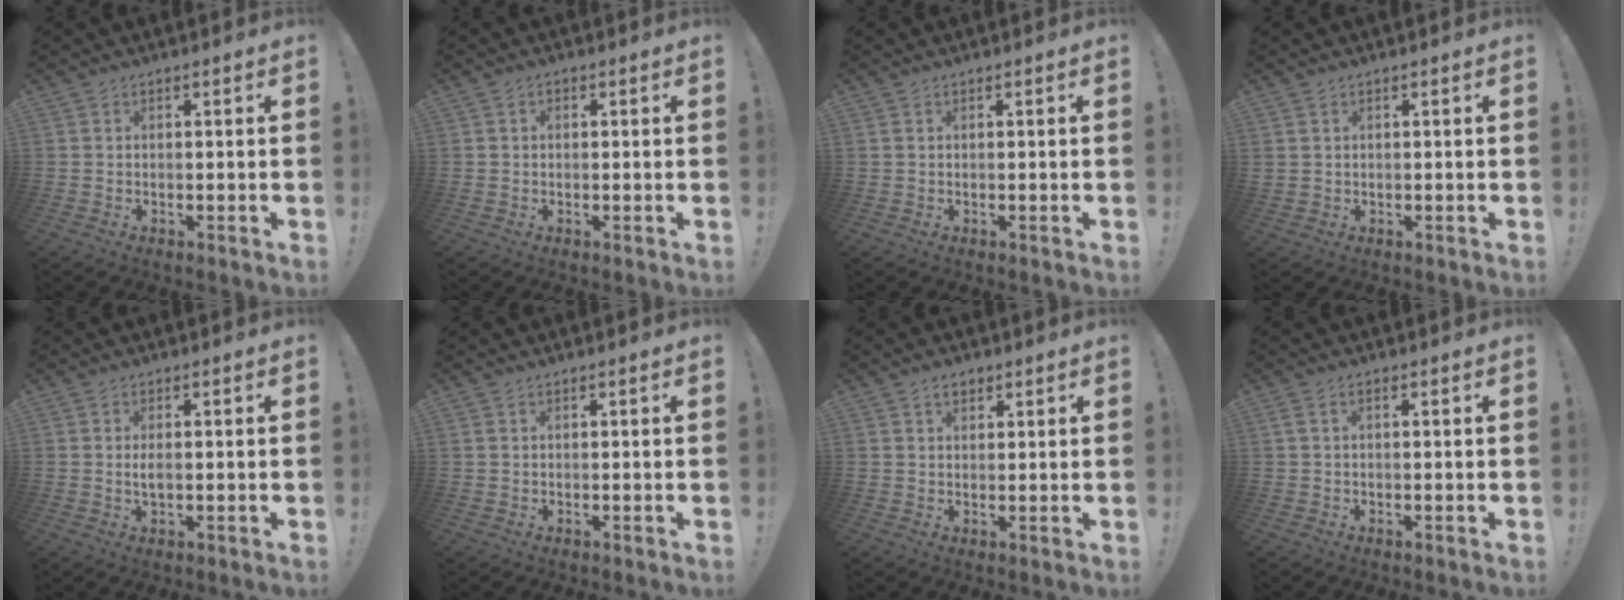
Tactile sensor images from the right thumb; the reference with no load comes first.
{"total": 0.9, "force": [-0.2, 0.8, 0.4], "torque": [-0.008, 0.004, -0.005]}
{"total": 0.0}
{"total": 1.3, "force": [0.7, 1.0, 0.3], "torque": [0.002, 0.000, 0.011]}
{"total": 2.0, "force": [-0.1, 0.8, 1.8], "torque": [-0.028, 0.000, -0.004]}
{"total": 0.5, "force": [0.3, 0.3, 0.2], "torque": [-0.010, 0.004, 0.007]}
{"total": 3.0, "force": [1.7, 2.0, 1.5], "torque": [-0.021, -0.003, 0.031]}
{"total": 1.3, "force": [0.0, 0.3, 1.3], "torque": [-0.029, 0.001, 0.000]}